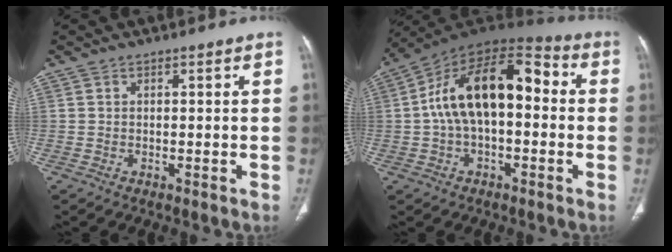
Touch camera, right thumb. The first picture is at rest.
{"total": 18.1, "force": [0.8, 9.7, 15.3], "torque": [-0.242, 0.050, 0.003]}